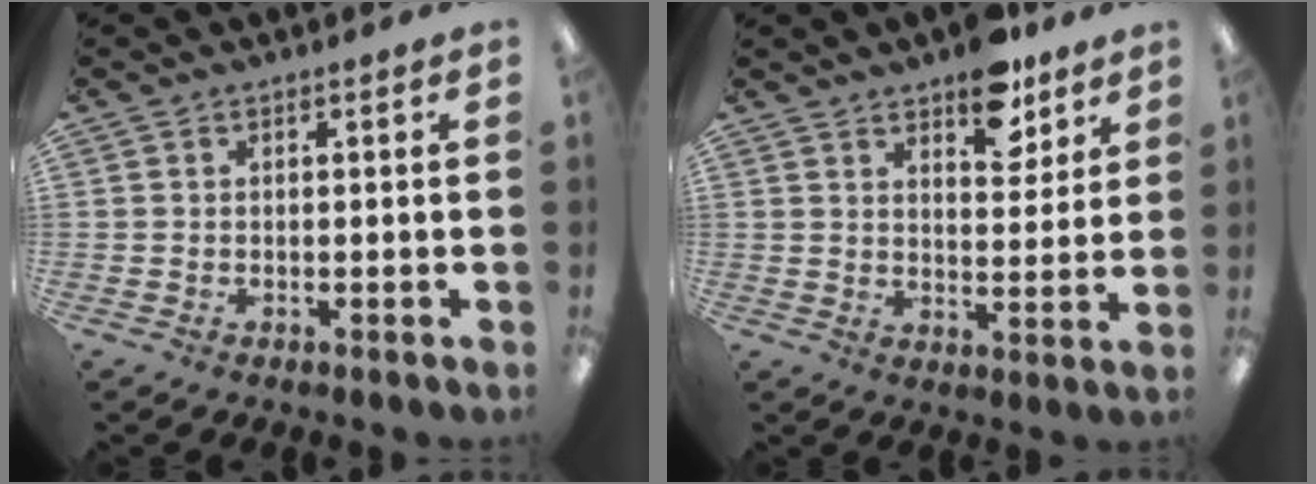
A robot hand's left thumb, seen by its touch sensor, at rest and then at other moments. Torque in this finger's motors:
{"motor_torque": [1.15, 0.68, 0.59, -0.64, 0.05]}